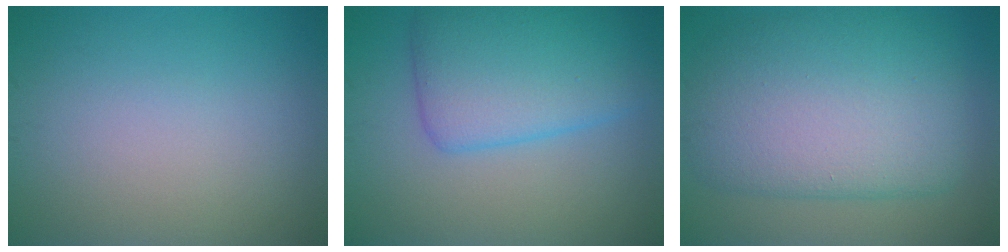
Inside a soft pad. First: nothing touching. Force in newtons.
{"total": 6.9, "press": 6.9, "slide": 0.1}
{"total": 10.1, "press": 10.0, "slide": 0.7}